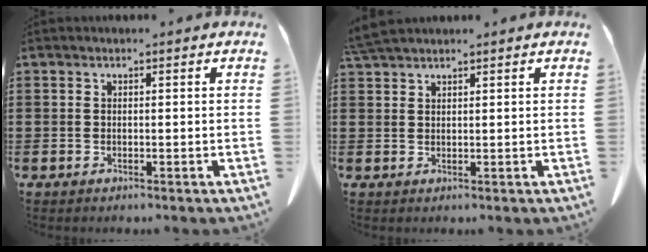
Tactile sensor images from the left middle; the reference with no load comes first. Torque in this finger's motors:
{"motor_torque": [0.44, 0.28, 0.11, 0.10]}